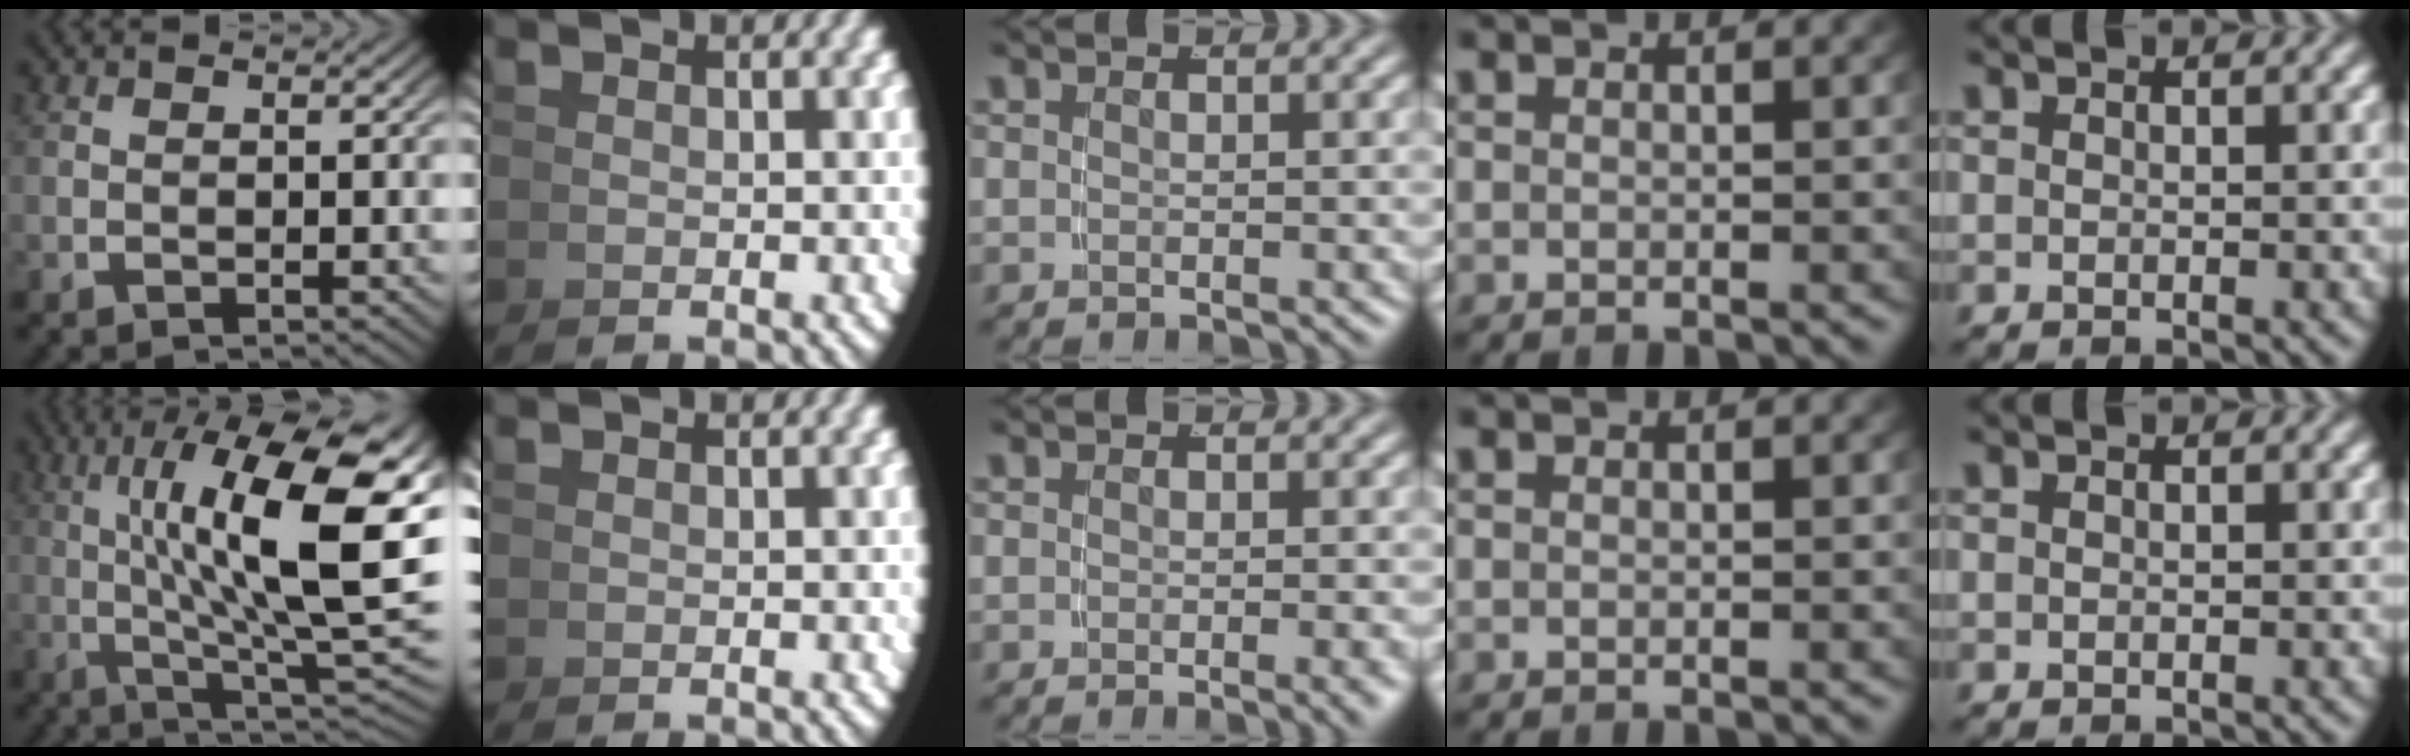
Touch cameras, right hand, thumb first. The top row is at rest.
{"thumb": {"total": 16.7, "force": [1.8, 7.1, 15.0], "torque": [-0.218, -0.026, 0.039]}, "middle": {"total": 1.0, "force": [-0.3, -0.3, 0.9], "torque": [-0.010, 0.003, -0.006]}}